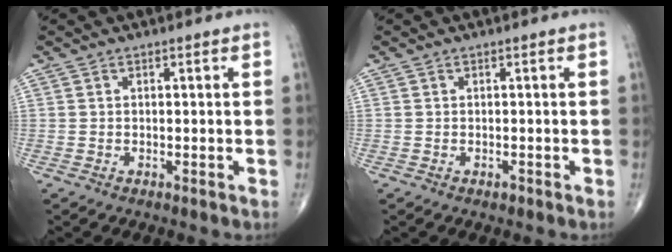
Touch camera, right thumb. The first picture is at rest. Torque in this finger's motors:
{"motor_torque": [0.07, -0.12, -0.23, -0.15, -0.01]}